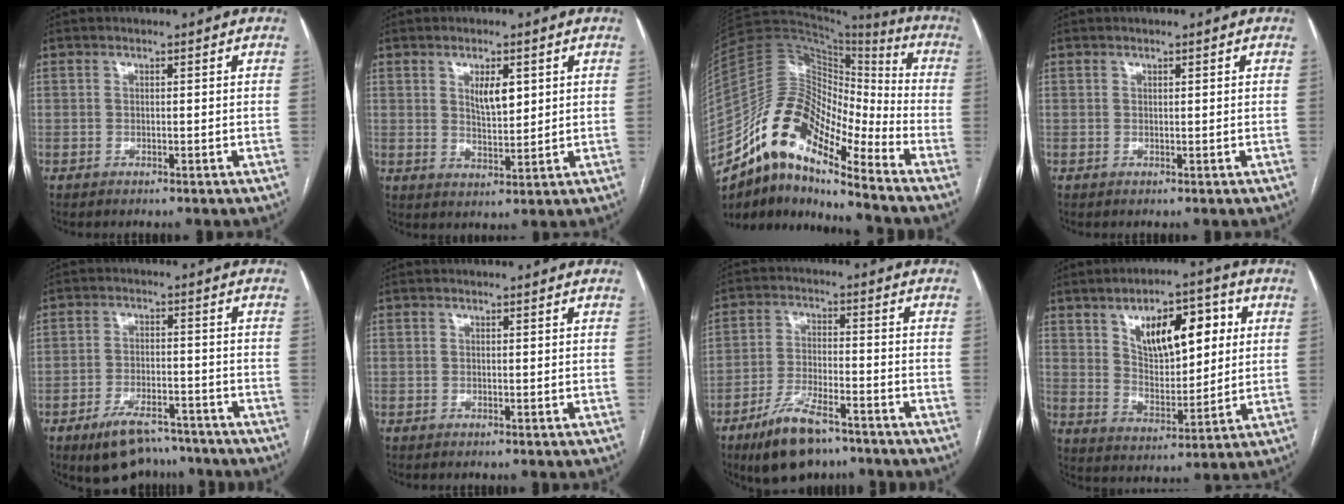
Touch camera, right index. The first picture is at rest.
{"total": 4.7, "force": [1.8, 1.7, 3.9], "torque": [-0.068, -0.003, 0.034]}
{"total": 16.0, "force": [-11.5, 4.9, 10.1], "torque": [-0.180, 0.054, -0.202]}
{"total": 0.0}
{"total": 9.1, "force": [-7.1, 3.9, 4.3], "torque": [-0.070, 0.002, -0.110]}
{"total": 0.0}
{"total": 10.1, "force": [-7.1, 3.2, 6.4], "torque": [-0.128, -0.011, -0.121]}
{"total": 12.9, "force": [4.7, 5.7, 10.6], "torque": [-0.158, 0.020, 0.083]}